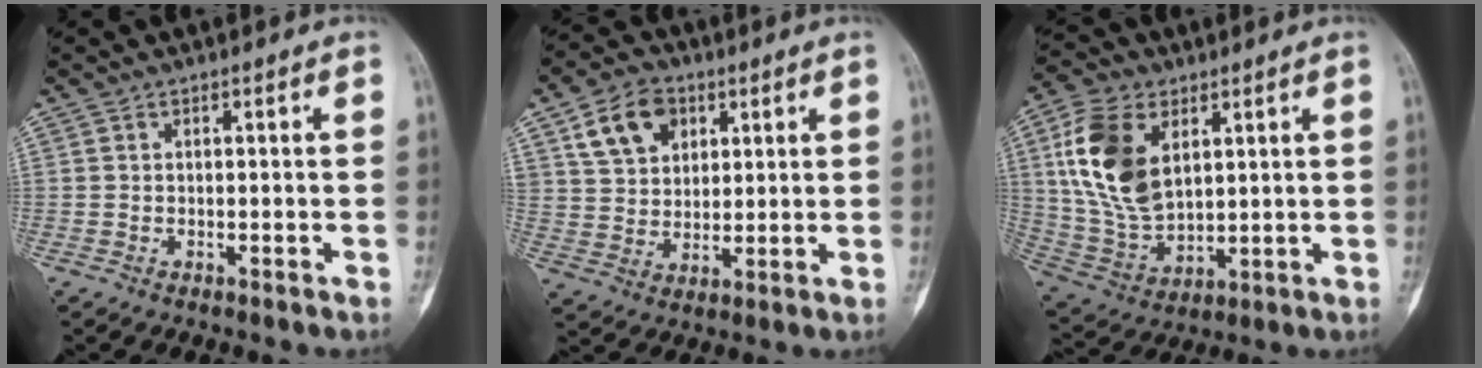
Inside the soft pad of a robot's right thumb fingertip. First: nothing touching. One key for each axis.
{"total": 10.8, "fx": 4.9, "fy": 7.8, "fz": 5.7, "tx": -0.071, "ty": -0.010, "tz": 0.092}
{"total": 16.4, "fx": 5.1, "fy": 9.9, "fz": 12.1, "tx": -0.230, "ty": -0.016, "tz": 0.108}